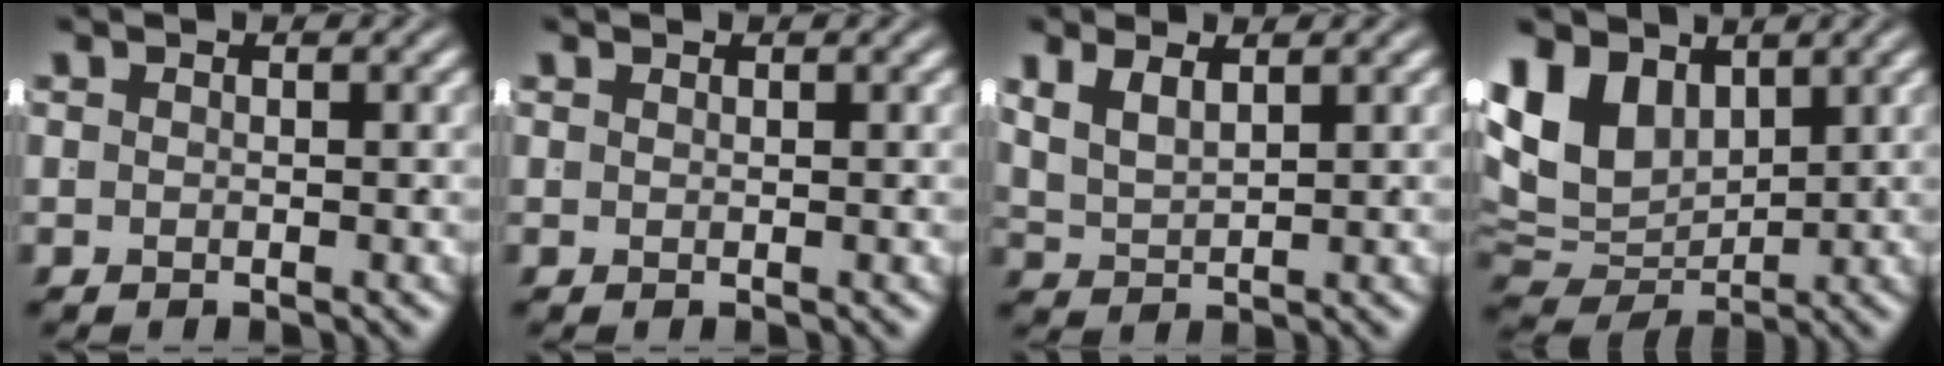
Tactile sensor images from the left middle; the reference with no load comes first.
{"total": 0.6, "force": [0.3, -0.5, -0.1], "torque": [0.010, -0.002, 0.010]}
{"total": 3.1, "force": [1.3, 1.9, 2.1], "torque": [-0.047, -0.006, 0.033]}
{"total": 9.4, "force": [1.3, 7.2, 5.8], "torque": [-0.132, -0.030, 0.042]}